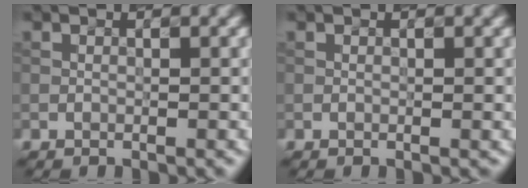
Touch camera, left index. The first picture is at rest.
{"total": 0.0}